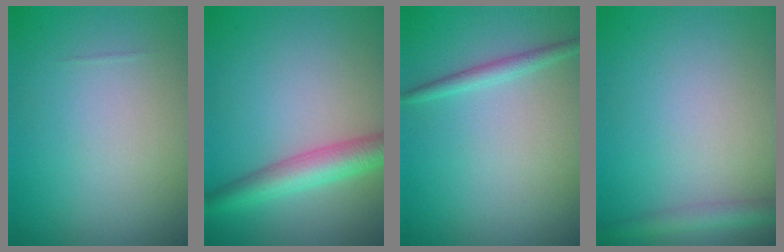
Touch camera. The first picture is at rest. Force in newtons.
{"total": 4.3, "press": 4.3, "slide": 0.1}
{"total": 1.4, "press": 1.4, "slide": 0.1}
{"total": 2.2, "press": 2.2, "slide": 0.1}